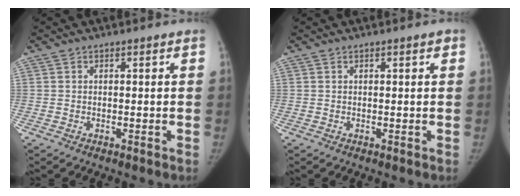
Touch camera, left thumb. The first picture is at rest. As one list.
[{"total": 0.7, "force": [0.3, 0.2, 0.5], "torque": [-0.006, 0.001, 0.004]}]